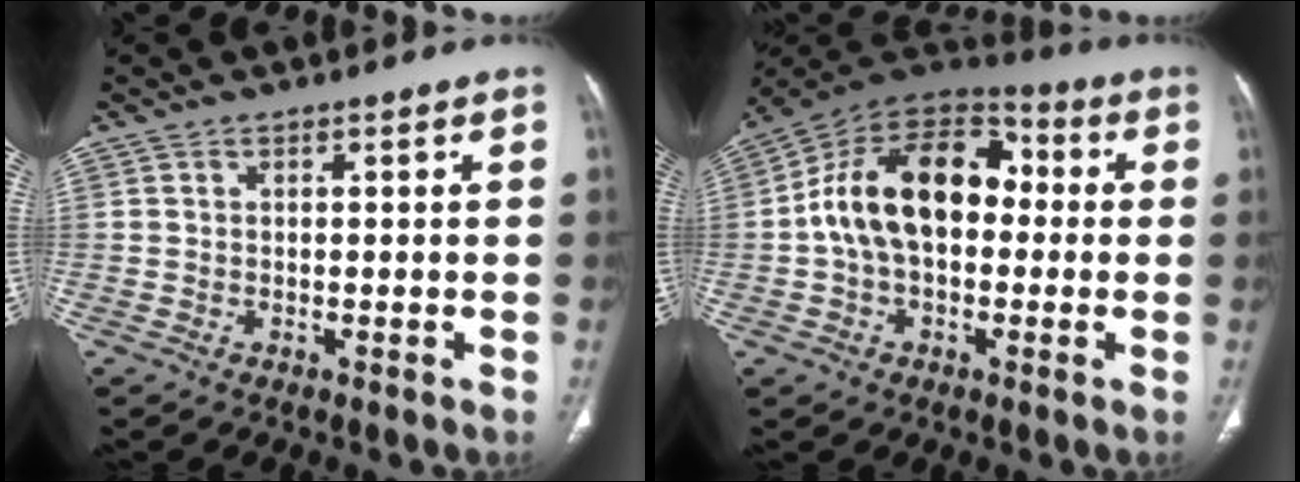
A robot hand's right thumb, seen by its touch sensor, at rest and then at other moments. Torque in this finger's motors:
{"motor_torque": [2.48, 2.53, 1.02, -0.73, 0.33]}